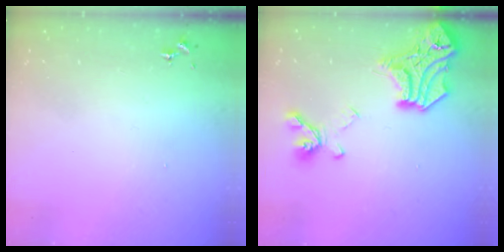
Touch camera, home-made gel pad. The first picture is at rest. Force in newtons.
{"total": 19.9, "press": 19.9, "slide": 0.9}